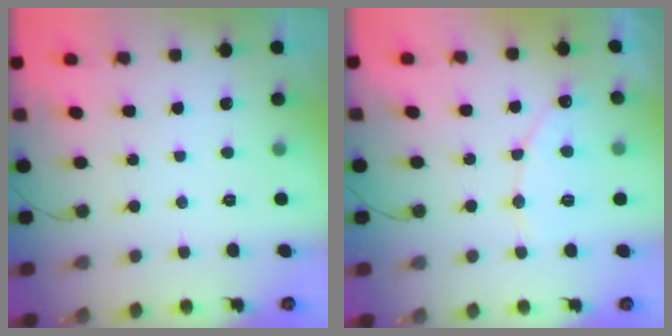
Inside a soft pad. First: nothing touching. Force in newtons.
{"total": 8.8, "press": 8.8, "slide": 0.6}